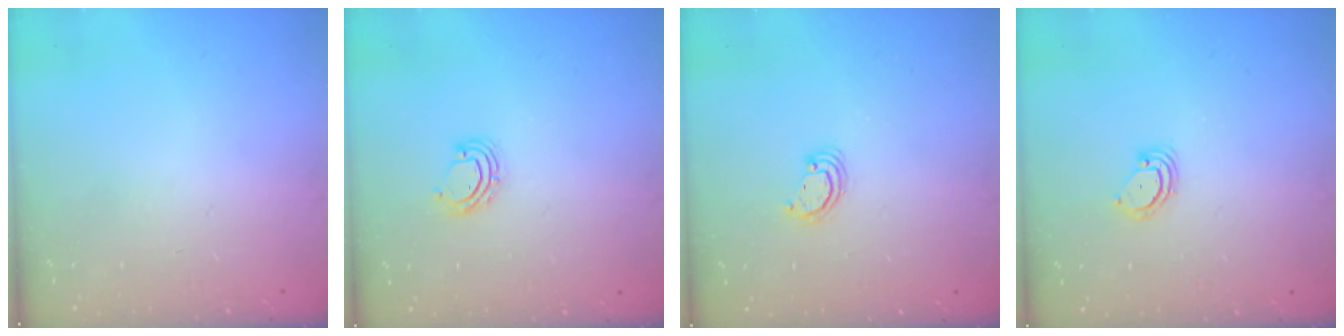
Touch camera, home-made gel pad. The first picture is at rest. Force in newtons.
{"total": 5.6, "press": 5.6, "slide": 0.4}
{"total": 2.5, "press": 2.5, "slide": 0.2}
{"total": 3.5, "press": 3.5, "slide": 0.2}